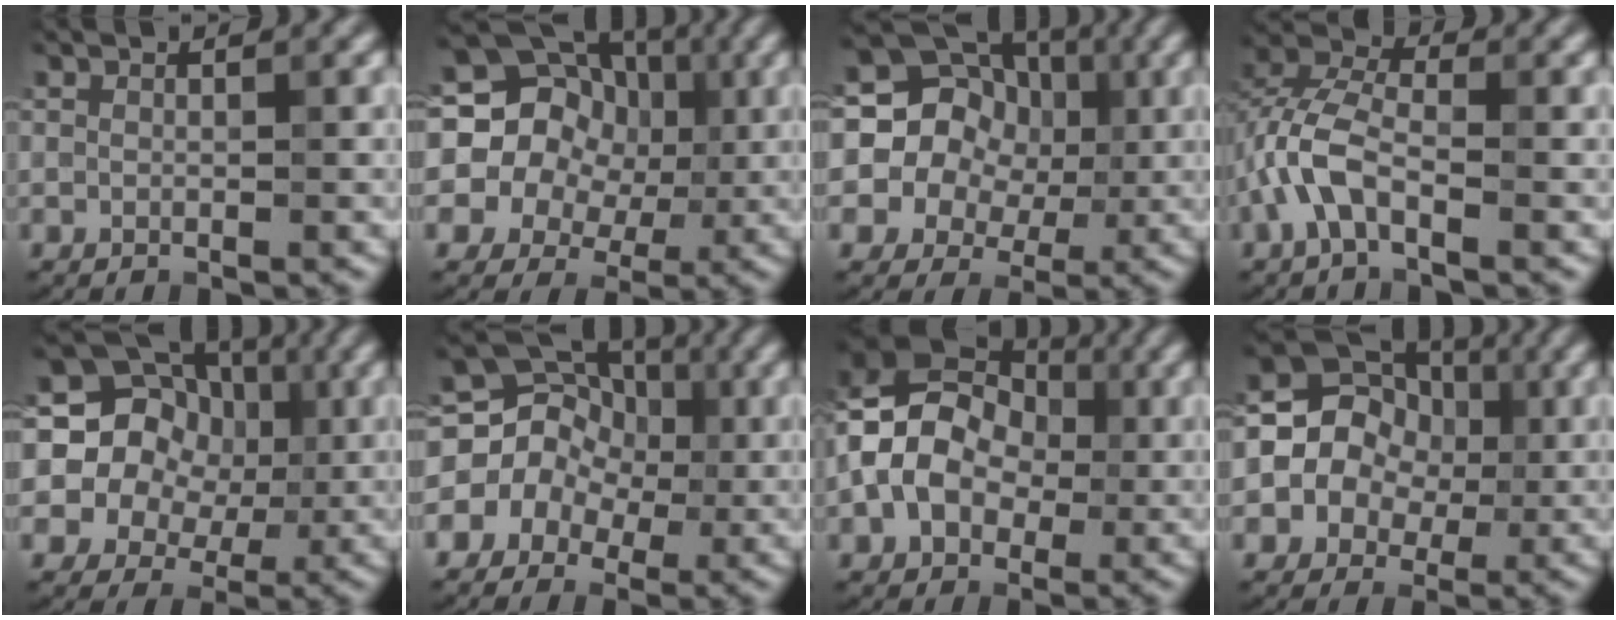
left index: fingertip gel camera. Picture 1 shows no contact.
{"total": 16.9, "force": [3.0, 15.2, 6.7], "torque": [-0.127, 0.039, 0.019]}
{"total": 13.5, "force": [2.2, 12.4, 4.9], "torque": [-0.104, 0.052, 0.017]}
{"total": 4.9, "force": [-1.8, 2.5, 3.8], "torque": [-0.089, 0.012, -0.046]}
{"total": 15.0, "force": [2.6, 13.6, 5.7], "torque": [-0.112, 0.047, 0.024]}
{"total": 9.8, "force": [-0.3, 8.9, 4.1], "torque": [-0.051, 0.058, -0.059]}
{"total": 8.6, "force": [-0.5, 6.6, 5.5], "torque": [-0.090, 0.012, -0.024]}
{"total": 8.3, "force": [0.4, 7.5, 3.5], "torque": [-0.040, 0.033, -0.023]}